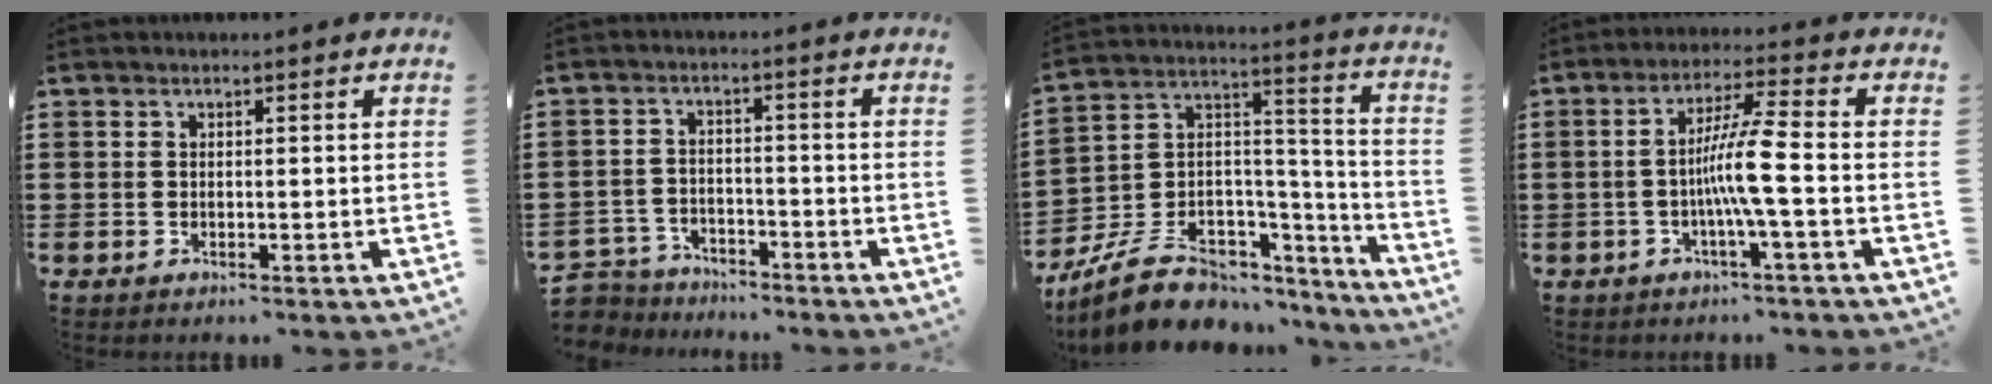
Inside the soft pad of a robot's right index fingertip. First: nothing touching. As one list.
[{"total": 3.7, "force": [-3.6, 1.1, -0.2], "torque": [-0.020, -0.004, -0.081]}, {"total": 10.6, "force": [-7.1, 6.2, 4.9], "torque": [-0.115, 0.017, -0.129]}, {"total": 7.3, "force": [-1.5, -0.5, 7.1], "torque": [-0.139, -0.012, -0.036]}]